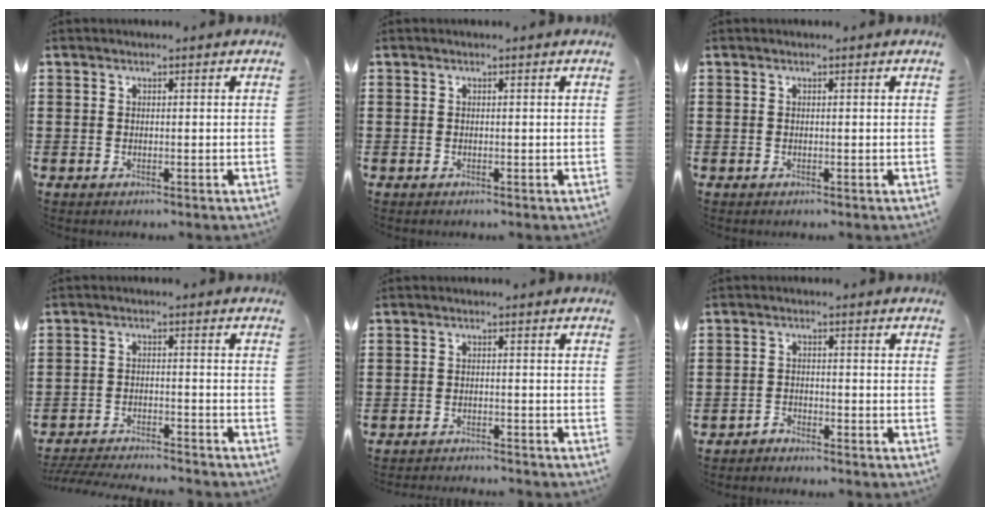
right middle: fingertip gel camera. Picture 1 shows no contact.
{"total": 0.0}
{"total": 0.0}
{"total": 3.9, "force": [-3.8, -0.1, 0.6], "torque": [-0.020, -0.005, -0.080]}
{"total": 1.7, "force": [-1.7, -0.1, 0.1], "torque": [-0.007, 0.000, -0.034]}
{"total": 2.2, "force": [-2.2, 0.1, 0.0], "torque": [-0.008, -0.001, -0.046]}